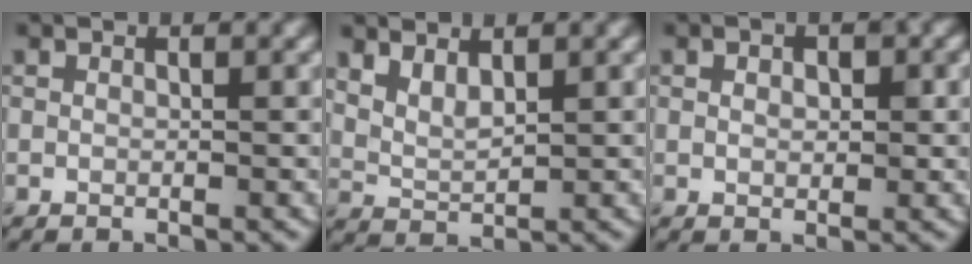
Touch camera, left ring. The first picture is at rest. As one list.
[{"total": 2.7, "force": [1.8, 1.1, 1.7], "torque": [-0.036, -0.004, 0.042]}, {"total": 2.0, "force": [0.4, 1.3, 1.5], "torque": [-0.019, 0.001, 0.005]}]